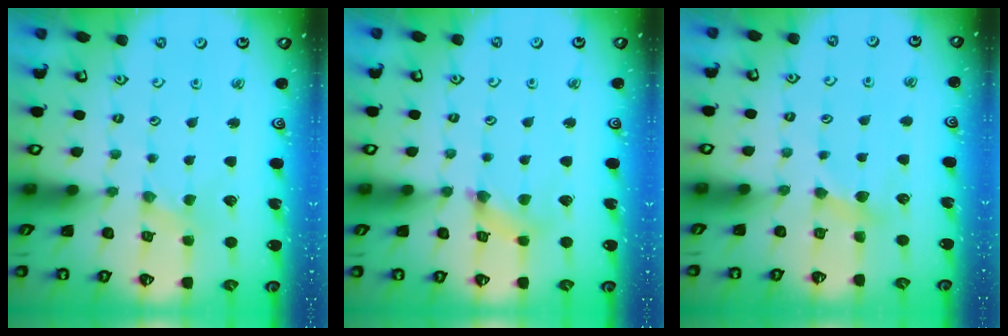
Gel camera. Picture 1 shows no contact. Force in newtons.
{"total": 3.7, "press": 3.7, "slide": 0.4}
{"total": 2.8, "press": 2.8, "slide": 0.5}